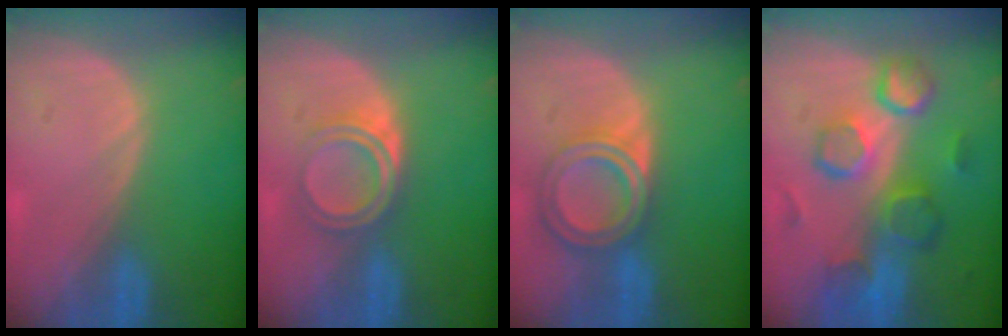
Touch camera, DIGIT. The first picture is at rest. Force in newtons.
{"total": 5.1, "press": 4.3, "slide": 2.7}
{"total": 6.9, "press": 6.2, "slide": 3.1}
{"total": 10.6, "press": 9.3, "slide": 5.0}